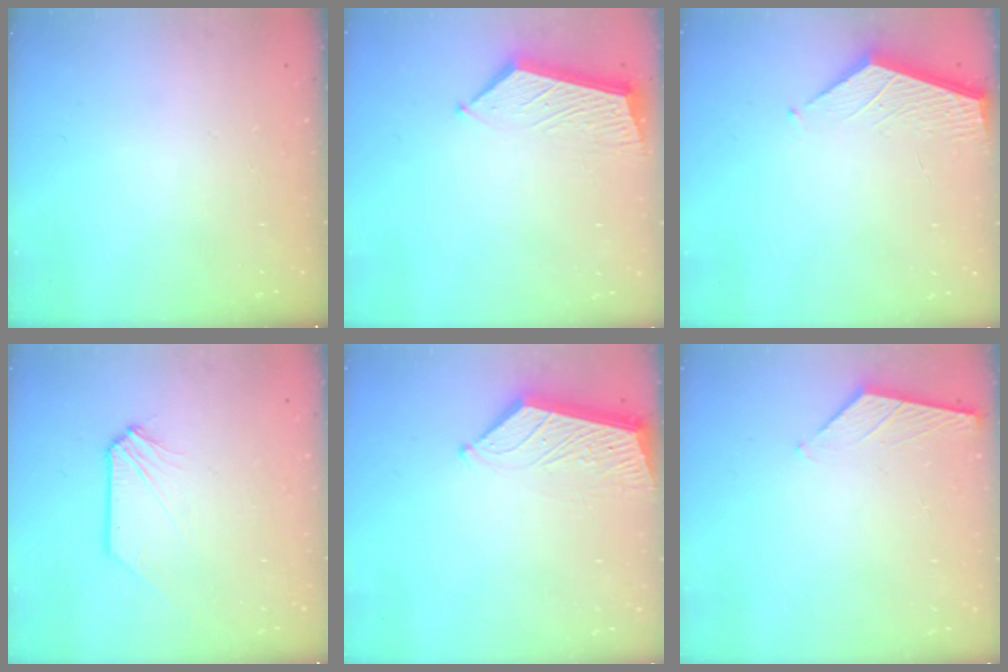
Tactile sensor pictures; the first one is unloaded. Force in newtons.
{"total": 7.3, "press": 7.3, "slide": 0.5}
{"total": 2.4, "press": 2.4, "slide": 0.2}
{"total": 0.0}
{"total": 6.3, "press": 6.2, "slide": 0.5}
{"total": 1.2, "press": 1.1, "slide": 0.2}